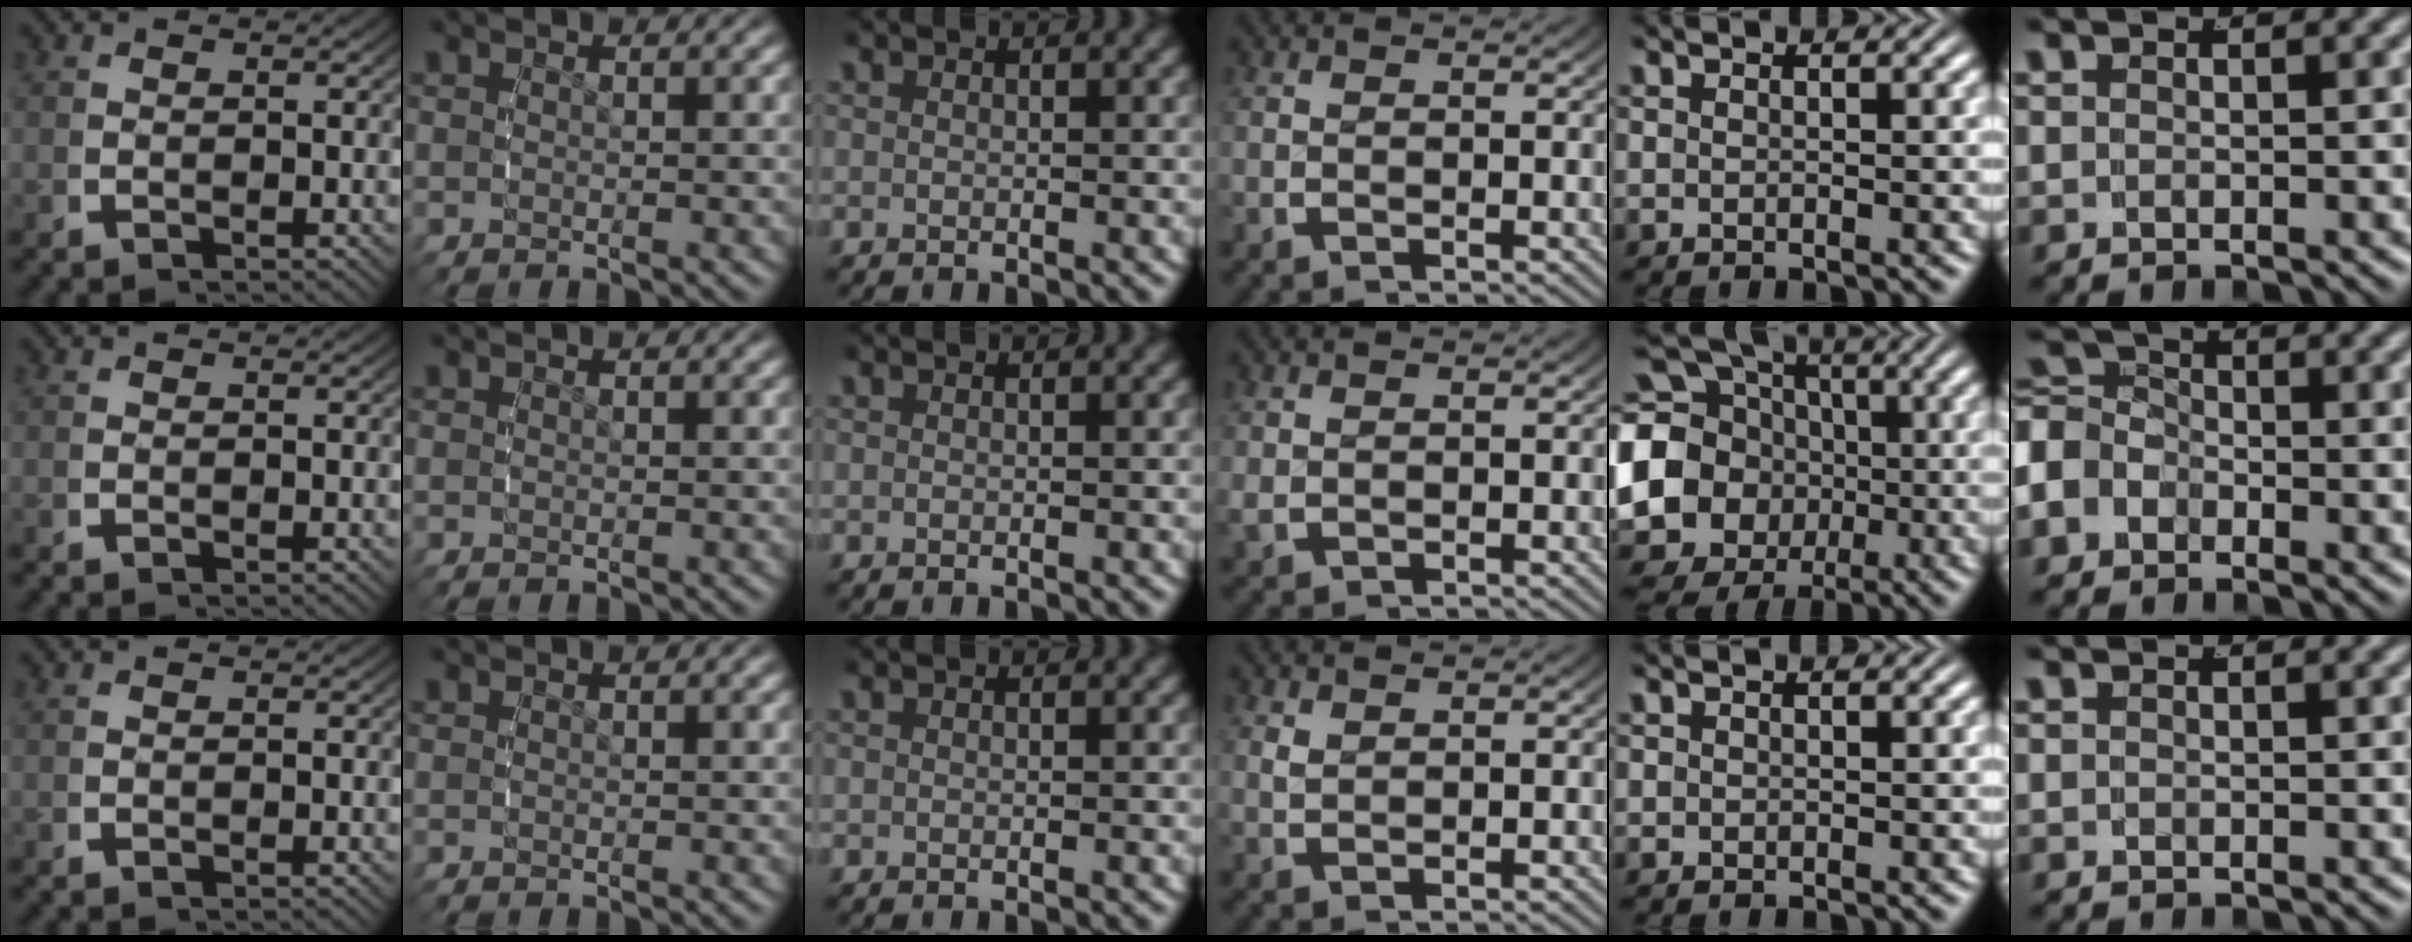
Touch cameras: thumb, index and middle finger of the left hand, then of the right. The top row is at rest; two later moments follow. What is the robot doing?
{"motion": "grasp_and_lifting", "object": "small bumper sticker"}